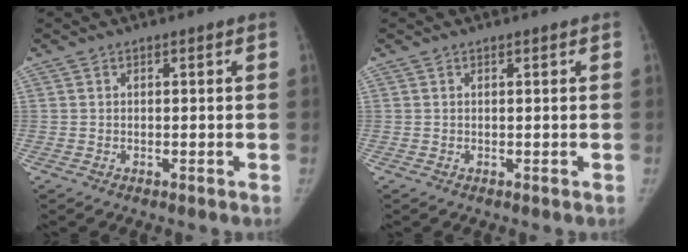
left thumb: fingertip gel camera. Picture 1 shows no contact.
{"total": 0.0}